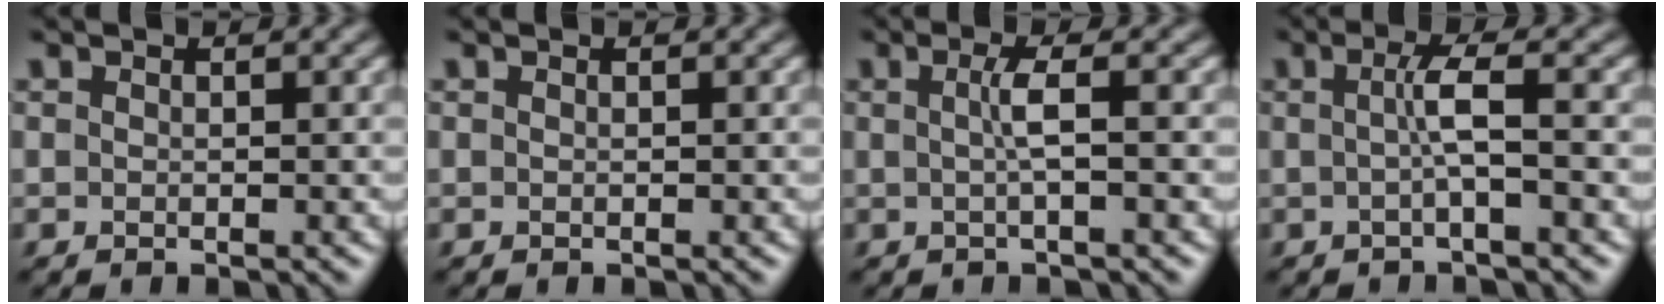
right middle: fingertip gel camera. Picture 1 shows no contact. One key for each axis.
{"total": 0.0}
{"total": 2.0, "fx": 0.0, "fy": 0.2, "fz": 2.0, "tx": -0.042, "ty": 0.002, "tz": 0.000}
{"total": 2.5, "fx": -0.1, "fy": 0.2, "fz": 2.5, "tx": -0.052, "ty": 0.002, "tz": -0.004}